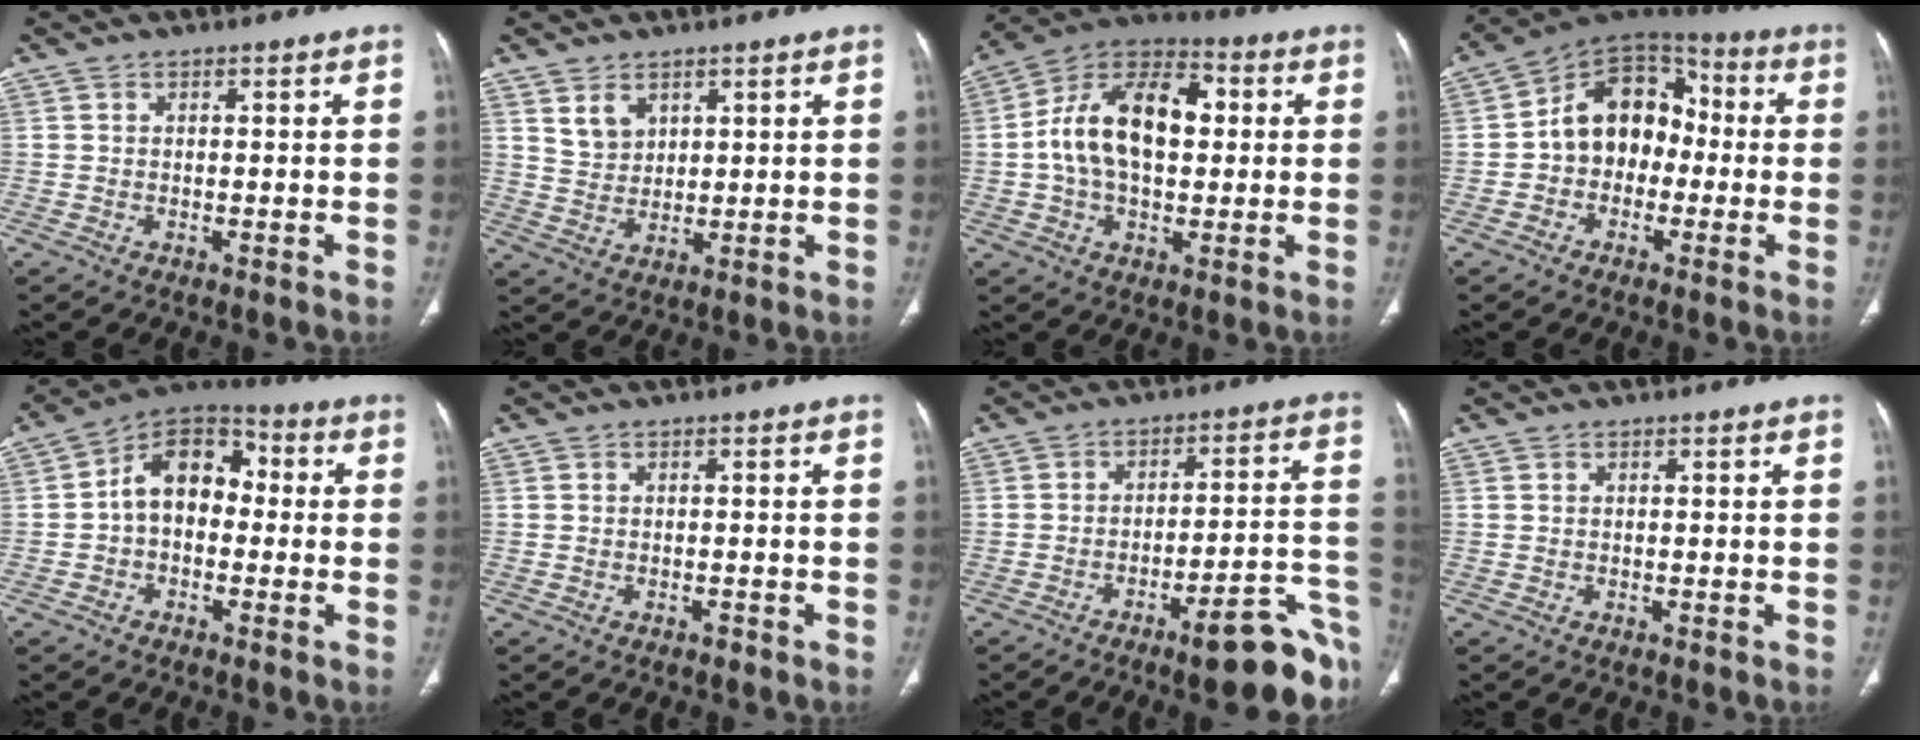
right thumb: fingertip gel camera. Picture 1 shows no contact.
{"total": 4.6, "force": [2.7, 3.1, 2.0], "torque": [-0.022, -0.023, 0.061]}
{"total": 17.4, "force": [1.5, 10.8, 13.6], "torque": [-0.217, 0.032, 0.019]}
{"total": 13.2, "force": [-0.9, 10.2, 8.4], "torque": [-0.092, 0.047, -0.033]}
{"total": 11.5, "force": [-0.1, 8.2, 8.1], "torque": [-0.101, 0.039, -0.019]}
{"total": 0.7, "force": [-0.6, 0.4, 0.2], "torque": [-0.001, 0.003, -0.011]}
{"total": 15.0, "force": [-8.5, 2.8, 12.1], "torque": [-0.099, 0.069, -0.114]}
{"total": 0.0}